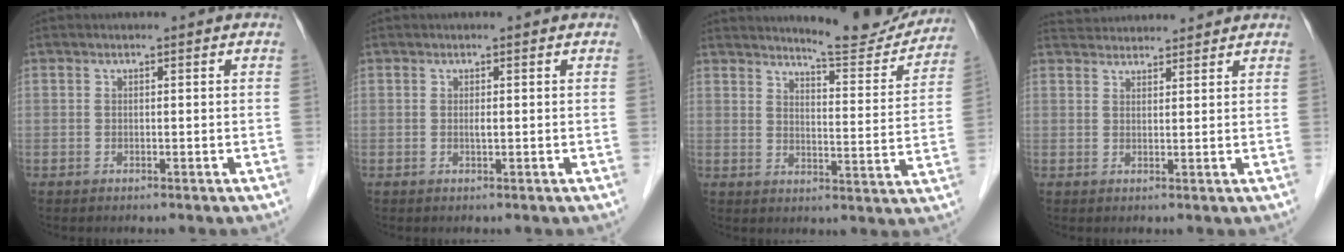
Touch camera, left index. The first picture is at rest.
{"total": 0.6, "force": [0.0, 0.1, 0.6], "torque": [-0.014, -0.001, 0.000]}
{"total": 11.9, "force": [11.6, 0.9, 2.8], "torque": [-0.033, -0.033, 0.143]}
{"total": 7.4, "force": [7.2, 1.0, 1.3], "torque": [-0.023, 0.037, 0.107]}